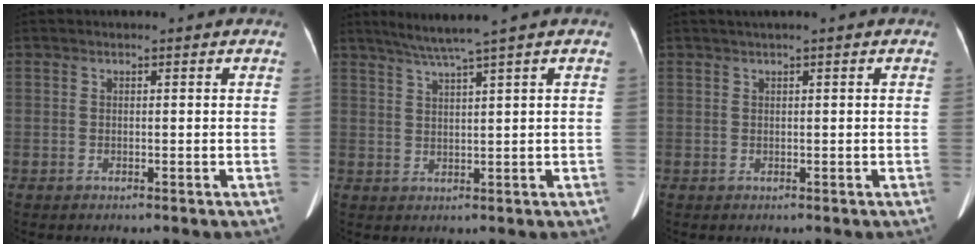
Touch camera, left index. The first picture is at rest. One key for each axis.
{"total": 4.9, "fx": 3.6, "fy": -1.5, "fz": 2.9, "tx": -0.059, "ty": 0.003, "tz": 0.072}
{"total": 1.2, "fx": 0.7, "fy": -0.3, "fz": 0.9, "tx": -0.022, "ty": 0.012, "tz": 0.019}